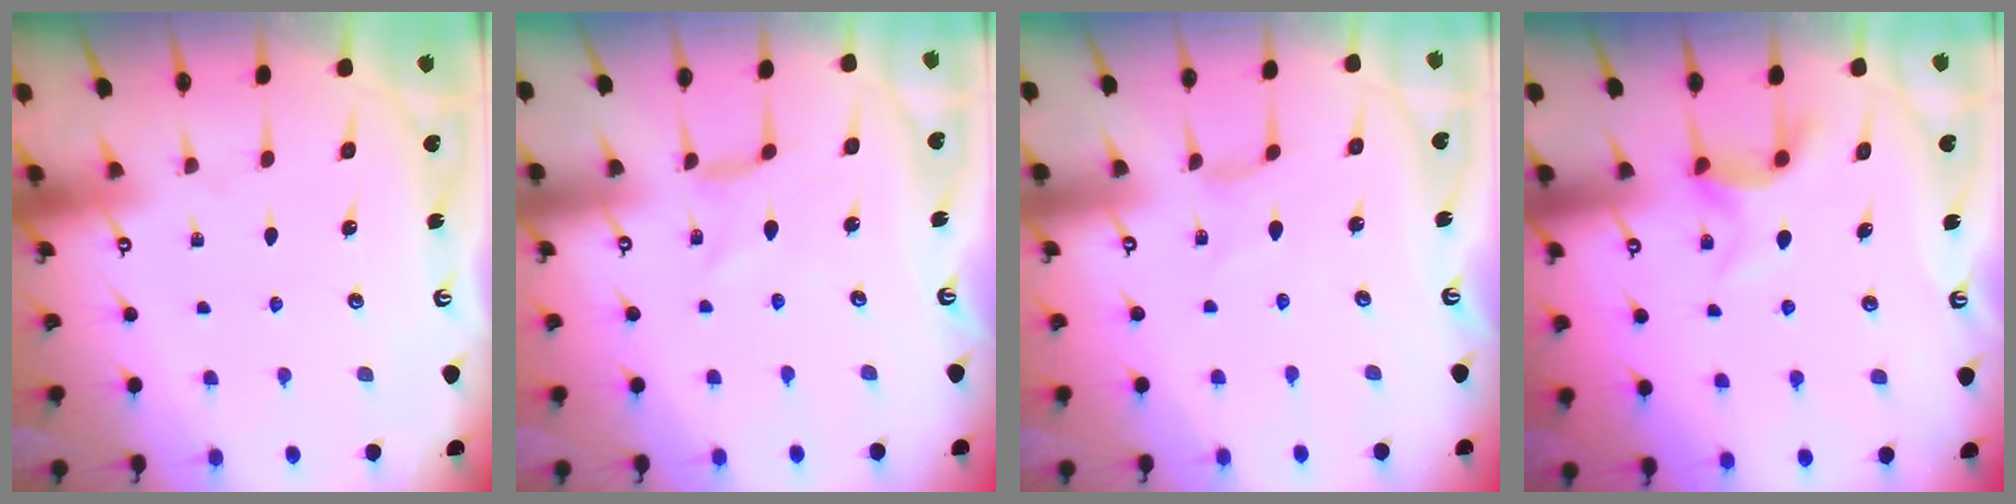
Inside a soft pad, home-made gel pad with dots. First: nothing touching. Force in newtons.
{"total": 0.0}
{"total": 1.1, "press": 1.1, "slide": 0.3}
{"total": 5.1, "press": 5.0, "slide": 0.4}